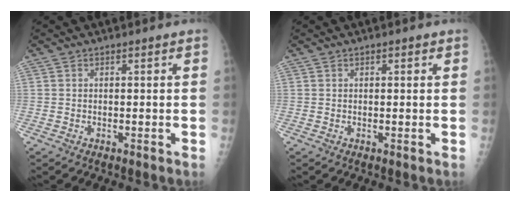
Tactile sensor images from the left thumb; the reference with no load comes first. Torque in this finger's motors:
{"motor_torque": [-0.46, 0.05, 0.02, -0.01, -0.03]}